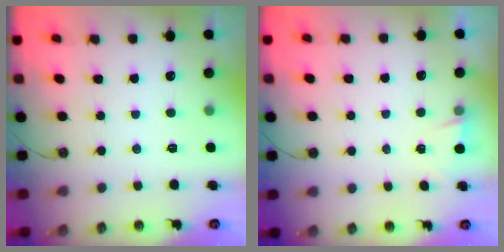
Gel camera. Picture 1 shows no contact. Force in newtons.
{"total": 1.5, "press": 0.9, "slide": 1.2}